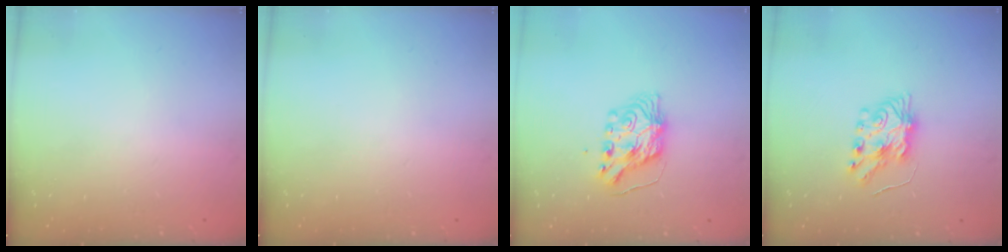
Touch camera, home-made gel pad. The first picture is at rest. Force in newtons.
{"total": 0.0}
{"total": 7.2, "press": 7.2, "slide": 0.8}
{"total": 7.3, "press": 7.3, "slide": 0.5}